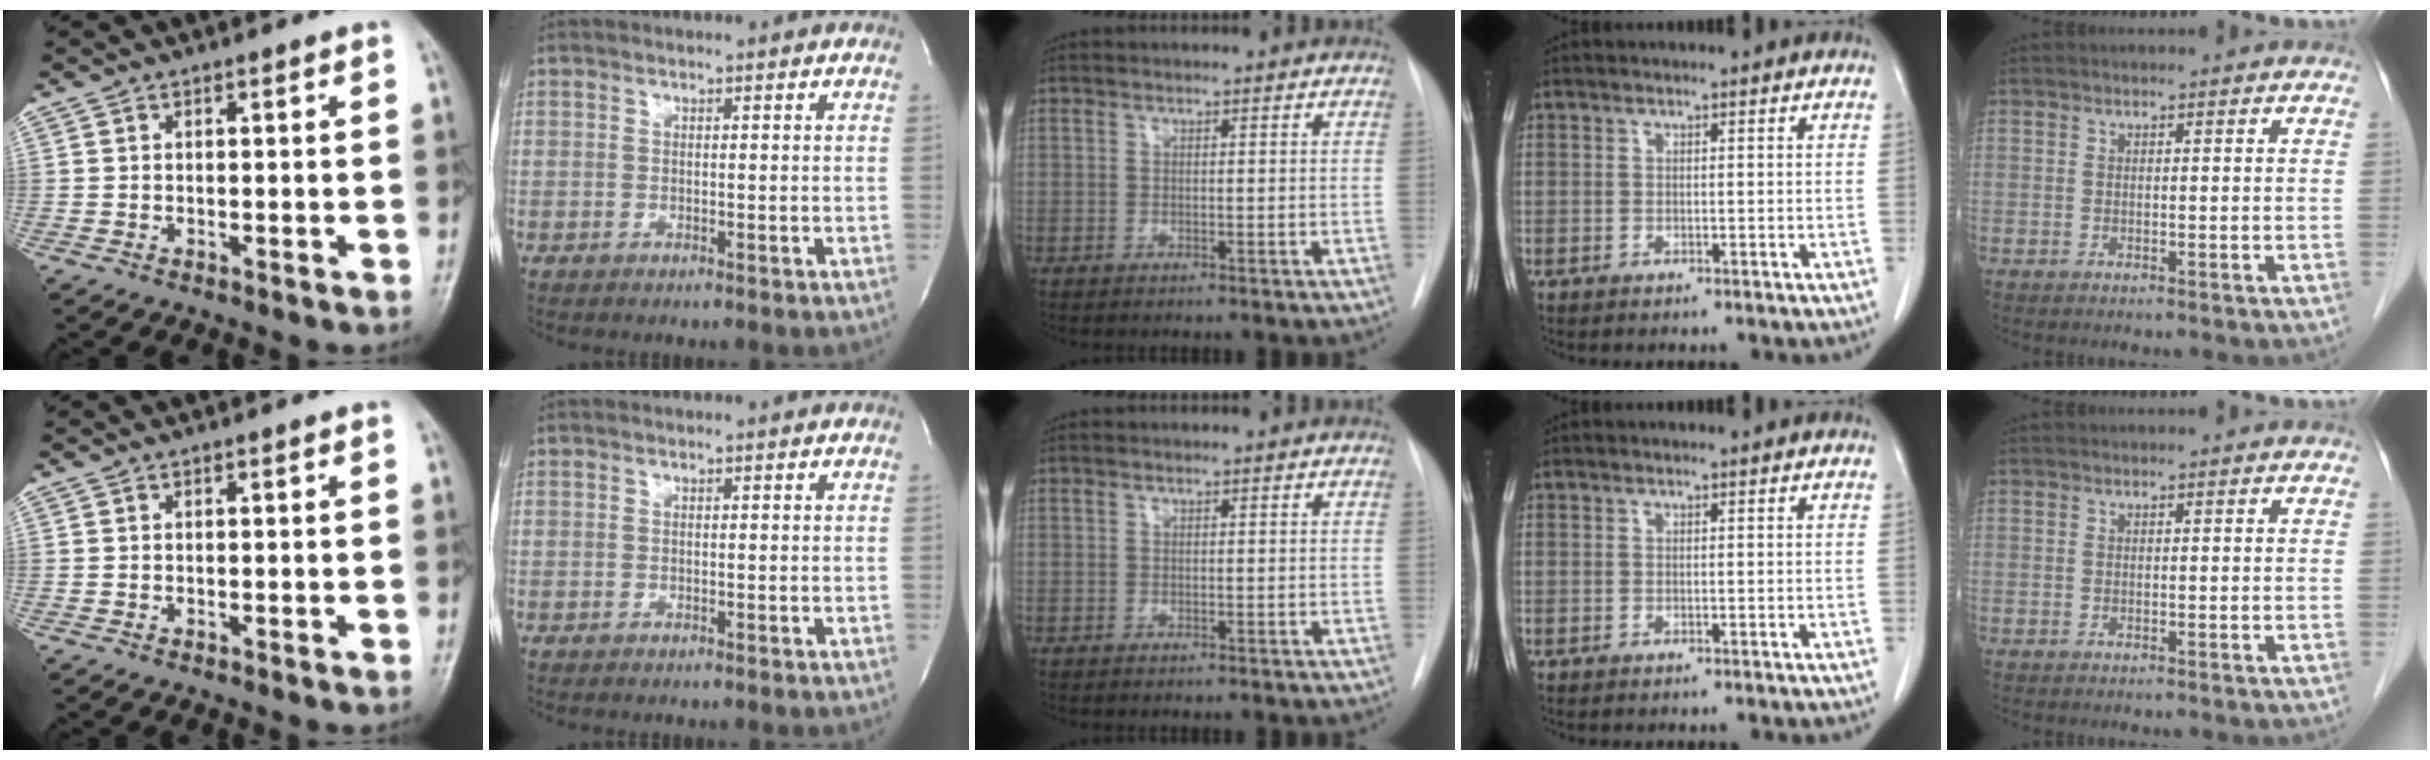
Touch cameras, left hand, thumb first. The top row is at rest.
{}